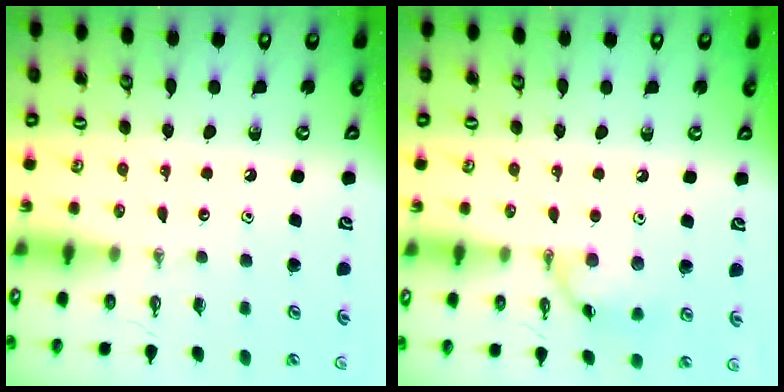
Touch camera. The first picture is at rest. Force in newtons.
{"total": 9.5, "press": 9.5, "slide": 0.5}